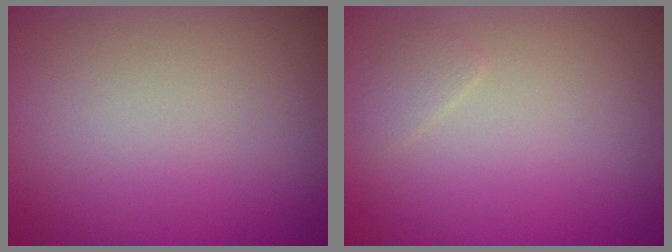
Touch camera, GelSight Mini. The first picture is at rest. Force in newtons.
{"total": 0.9, "press": 0.9, "slide": 0.0}